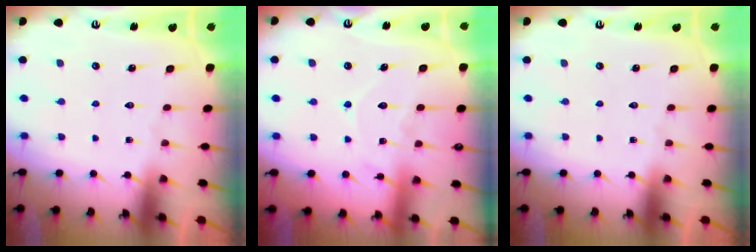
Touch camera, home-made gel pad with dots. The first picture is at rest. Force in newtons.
{"total": 9.7, "press": 9.7, "slide": 0.9}
{"total": 0.0}